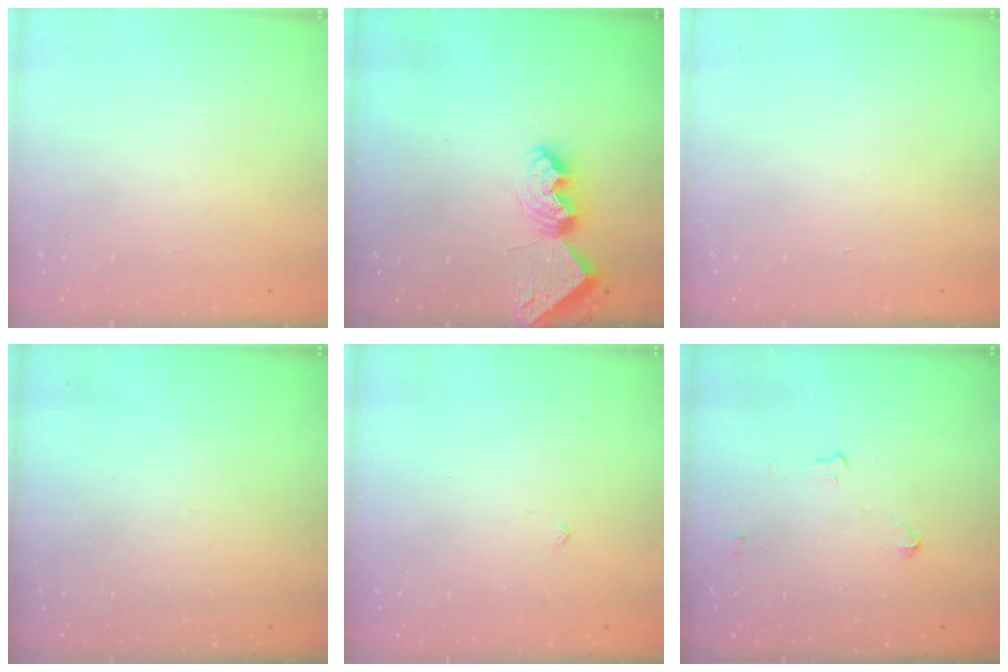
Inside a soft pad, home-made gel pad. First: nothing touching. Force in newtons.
{"total": 9.6, "press": 9.6, "slide": 0.7}
{"total": 0.0}
{"total": 0.0}
{"total": 1.7, "press": 1.7, "slide": 0.3}
{"total": 2.6, "press": 2.6, "slide": 0.4}